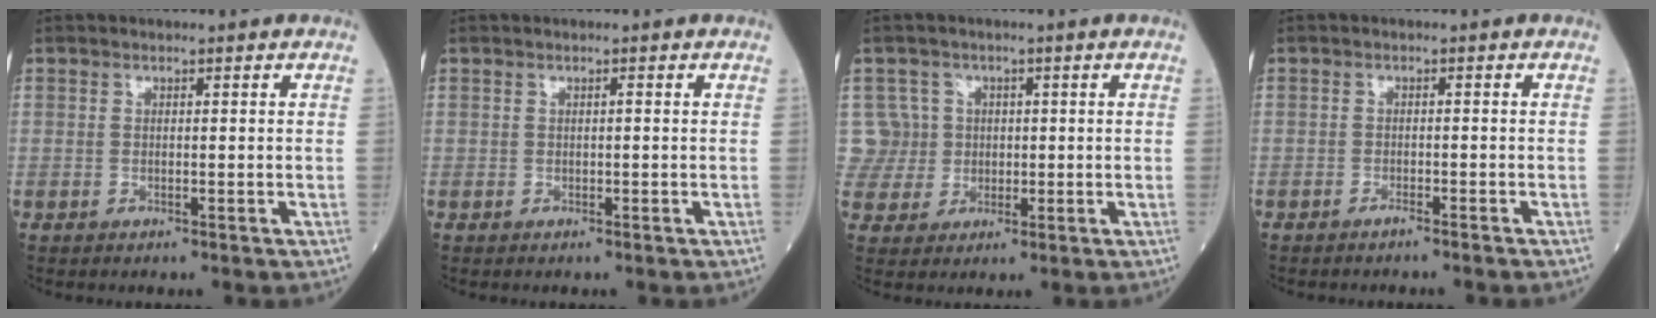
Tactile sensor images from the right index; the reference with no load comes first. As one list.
[{"total": 0.0}, {"total": 5.5, "force": [1.1, 5.3, -0.7], "torque": [0.033, 0.018, 0.023]}, {"total": 0.9, "force": [-0.9, 0.0, 0.2], "torque": [-0.004, 0.001, -0.014]}]